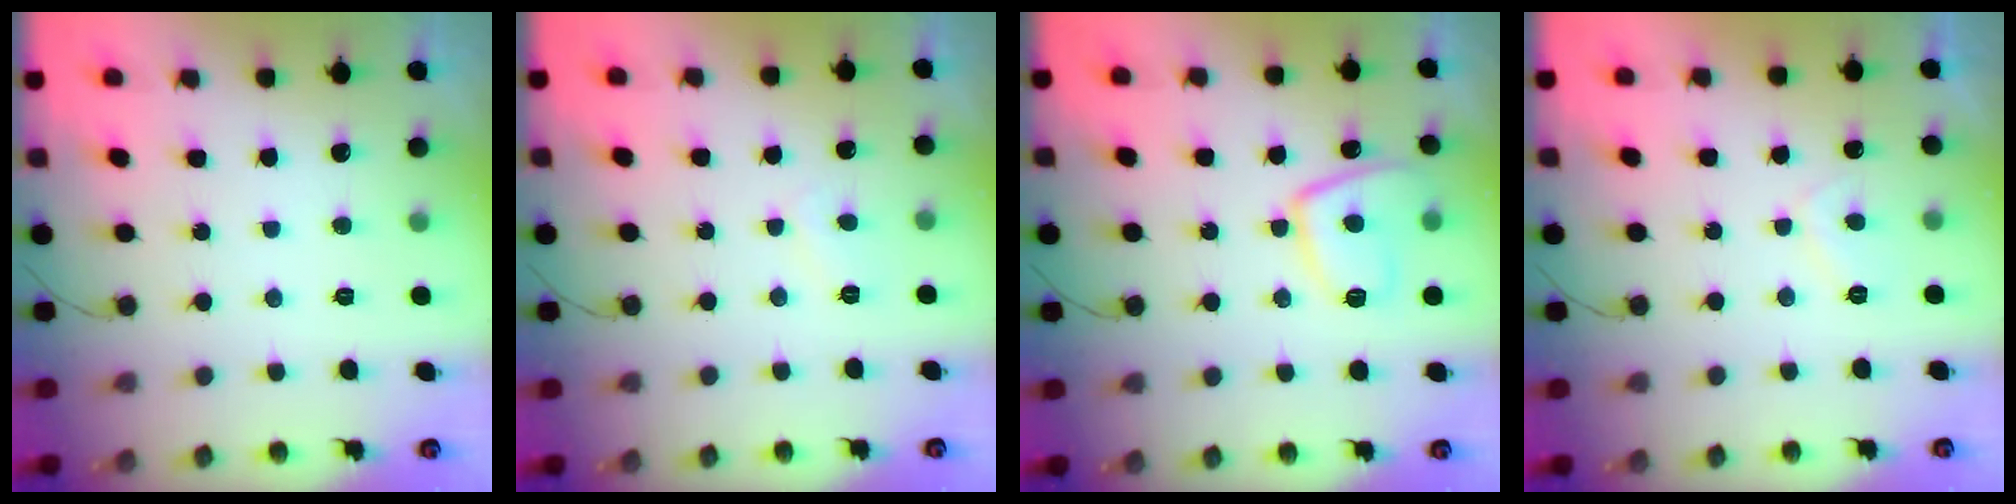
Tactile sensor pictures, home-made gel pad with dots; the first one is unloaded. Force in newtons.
{"total": 3.0, "press": 3.0, "slide": 0.4}
{"total": 10.7, "press": 10.6, "slide": 1.2}
{"total": 2.7, "press": 2.6, "slide": 0.8}